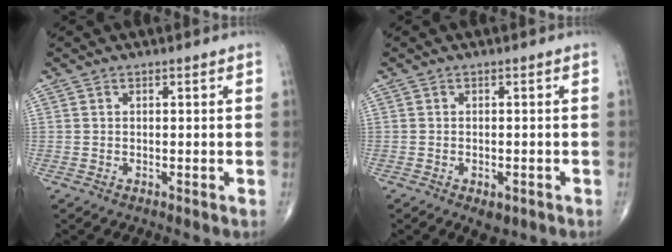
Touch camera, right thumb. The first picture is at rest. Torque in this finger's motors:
{"motor_torque": [0.18, 0.39, -0.06, -0.07, 0.03]}